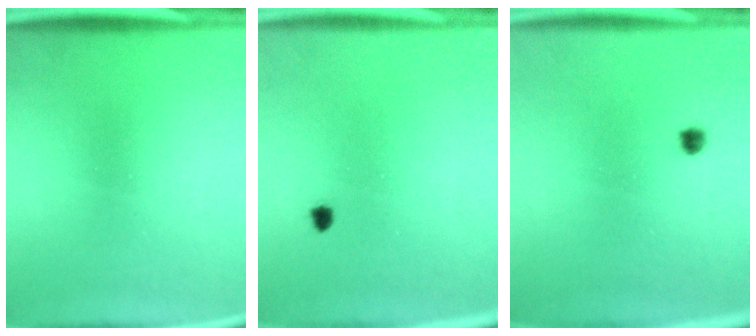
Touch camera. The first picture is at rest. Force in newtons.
{"total": 1.1}
{"total": 1.2}